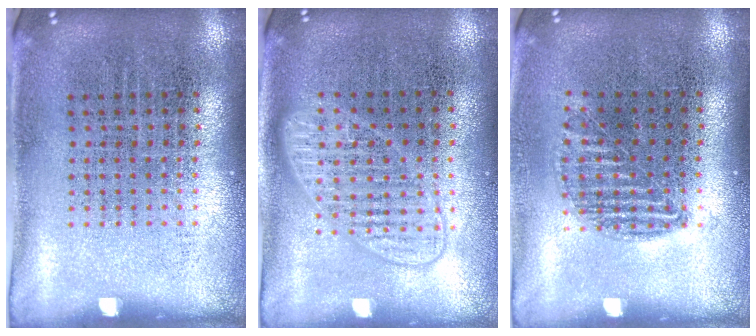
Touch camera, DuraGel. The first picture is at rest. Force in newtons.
{"total": 1.5, "press": 1.4, "slide": 0.3}
{"total": 0.9, "press": 0.8, "slide": 0.3}